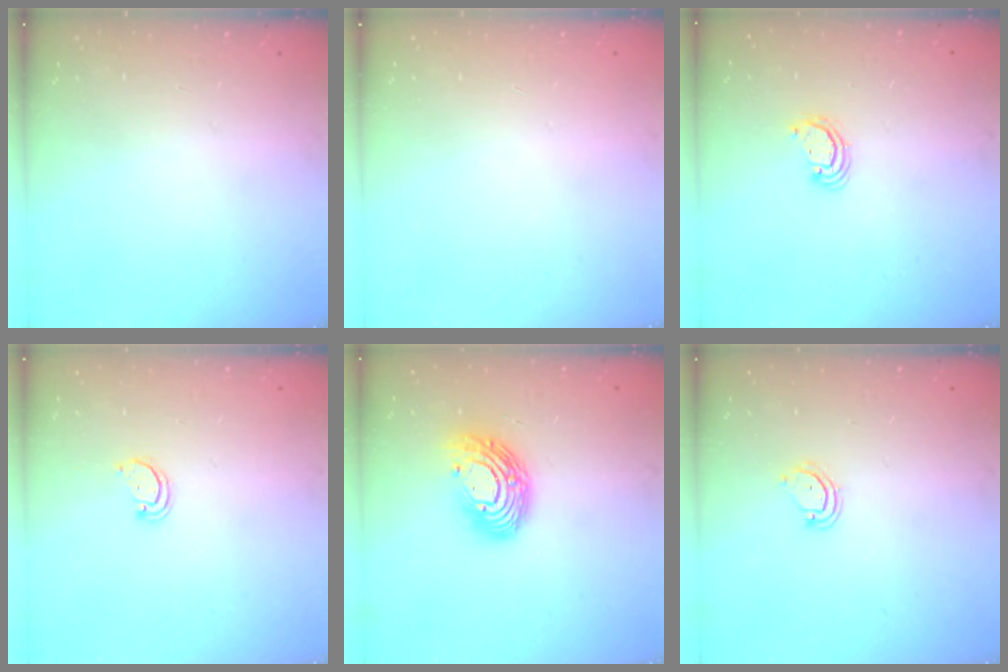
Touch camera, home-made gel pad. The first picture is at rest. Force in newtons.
{"total": 0.0}
{"total": 2.4, "press": 2.4, "slide": 0.3}
{"total": 1.5, "press": 1.5, "slide": 0.1}
{"total": 12.9, "press": 12.9, "slide": 0.4}
{"total": 3.7, "press": 3.7, "slide": 0.3}